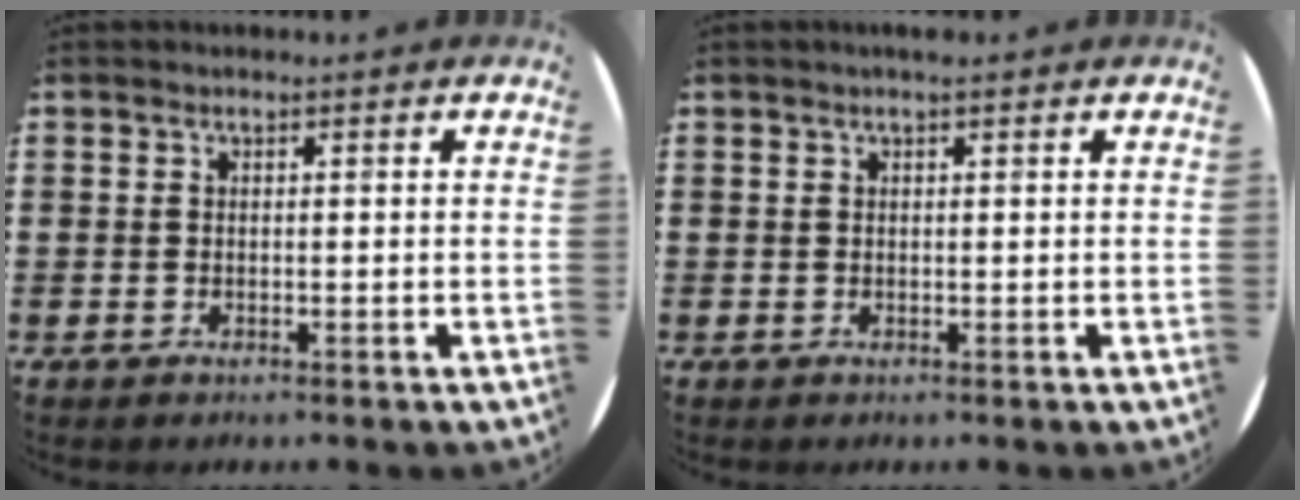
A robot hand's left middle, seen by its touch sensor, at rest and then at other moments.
{"total": 0.7, "force": [0.6, 0.1, 0.4], "torque": [-0.008, 0.001, 0.011]}